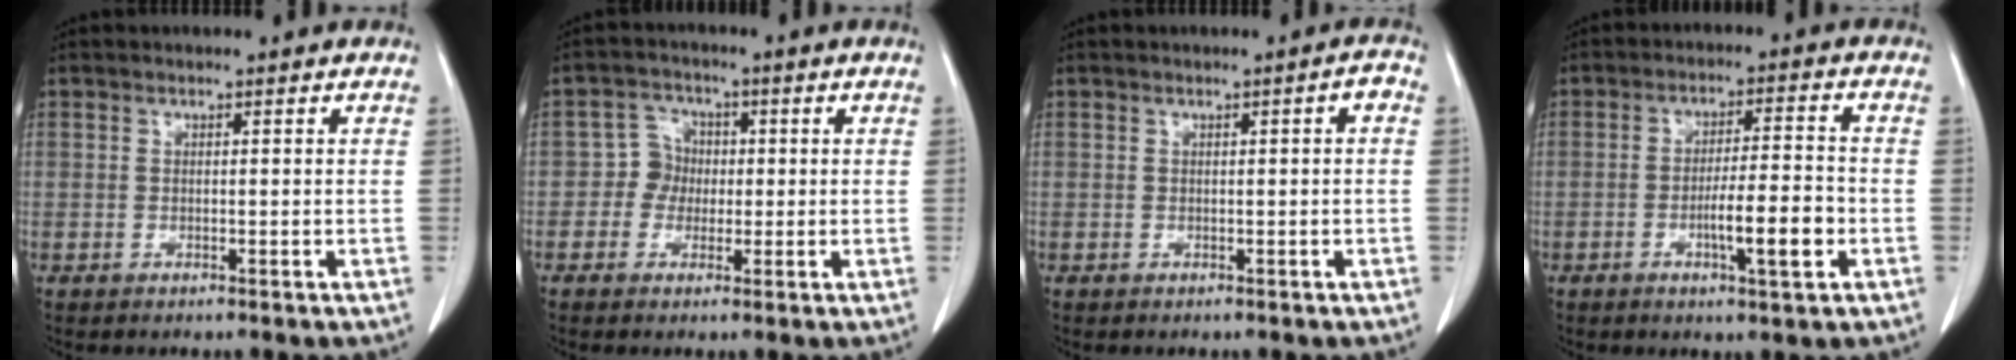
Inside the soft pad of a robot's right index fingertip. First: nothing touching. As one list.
[{"total": 3.6, "force": [-0.3, 3.5, 0.9], "torque": [-0.009, 0.013, -0.007]}, {"total": 1.5, "force": [0.1, 0.0, 1.5], "torque": [-0.019, 0.004, 0.002]}, {"total": 7.6, "force": [-2.5, 0.6, 7.2], "torque": [-0.117, -0.003, -0.040]}]